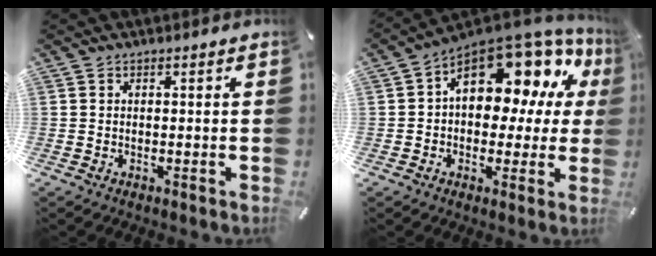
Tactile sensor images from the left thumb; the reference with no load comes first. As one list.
[{"total": 16.8, "force": [7.9, 10.0, 11.0], "torque": [-0.140, -0.068, 0.133]}]